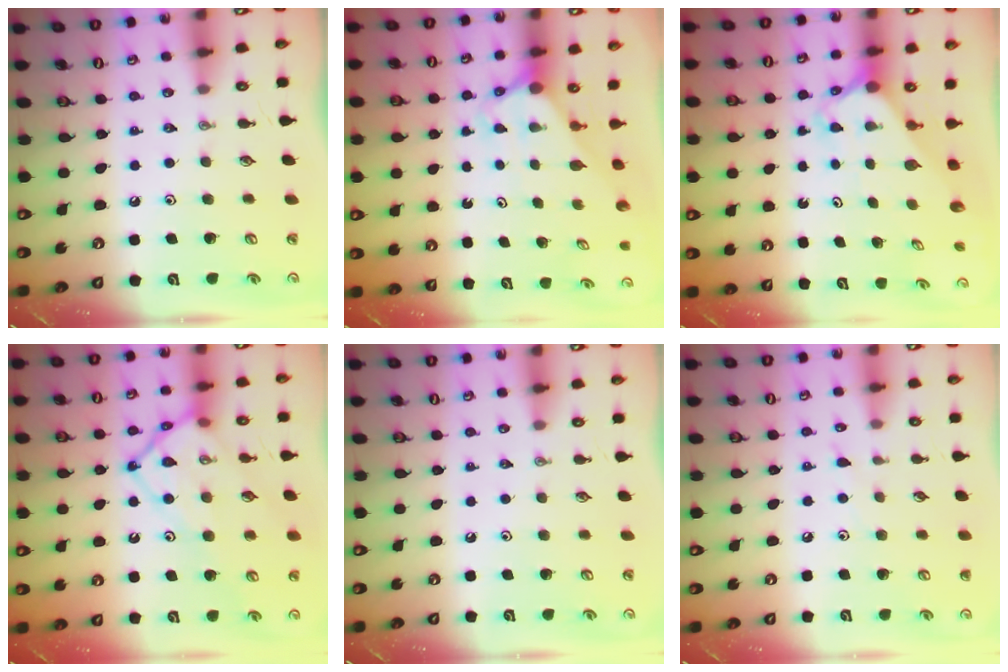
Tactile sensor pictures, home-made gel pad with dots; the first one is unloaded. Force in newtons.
{"total": 3.0, "press": 3.0, "slide": 0.0}
{"total": 2.3, "press": 2.3, "slide": 0.2}
{"total": 14.5, "press": 14.4, "slide": 1.2}
{"total": 0.0}
{"total": 3.5, "press": 3.5, "slide": 0.4}